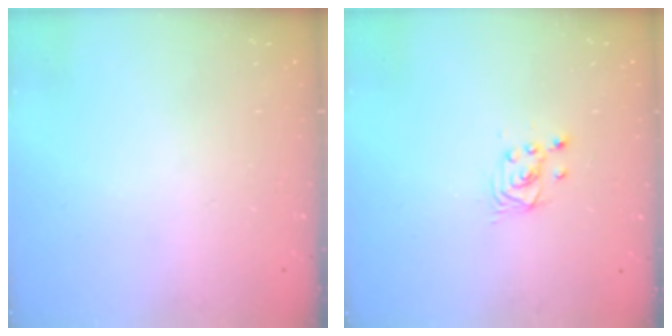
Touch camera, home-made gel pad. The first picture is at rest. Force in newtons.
{"total": 2.2, "press": 2.2, "slide": 0.3}